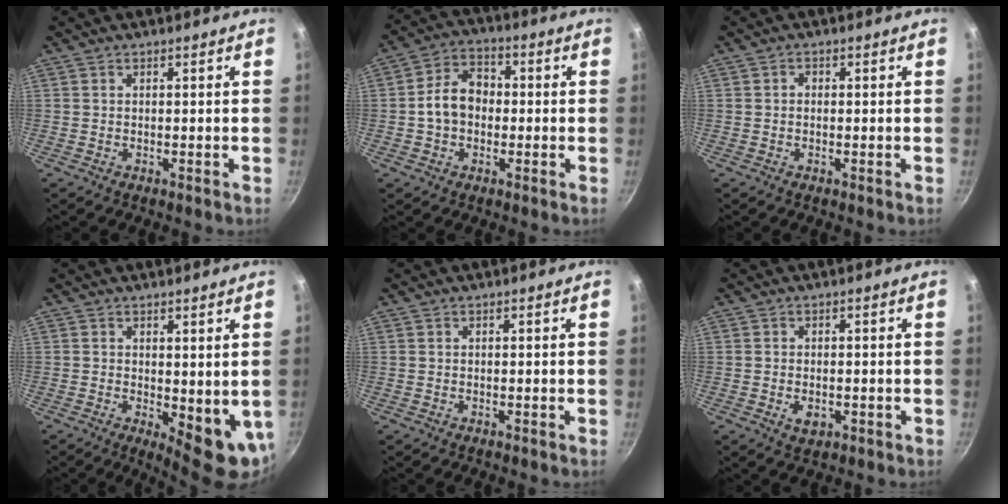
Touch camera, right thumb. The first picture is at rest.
{"total": 8.7, "force": [-0.6, 6.6, 5.6], "torque": [-0.071, 0.027, -0.023]}
{"total": 1.0, "force": [0.0, 0.8, 0.6], "torque": [-0.009, 0.006, -0.002]}
{"total": 8.4, "force": [0.2, 3.6, 7.6], "torque": [-0.079, -0.013, 0.013]}
{"total": 0.0}
{"total": 3.2, "force": [-0.9, 2.1, 2.2], "torque": [-0.033, 0.000, -0.009]}